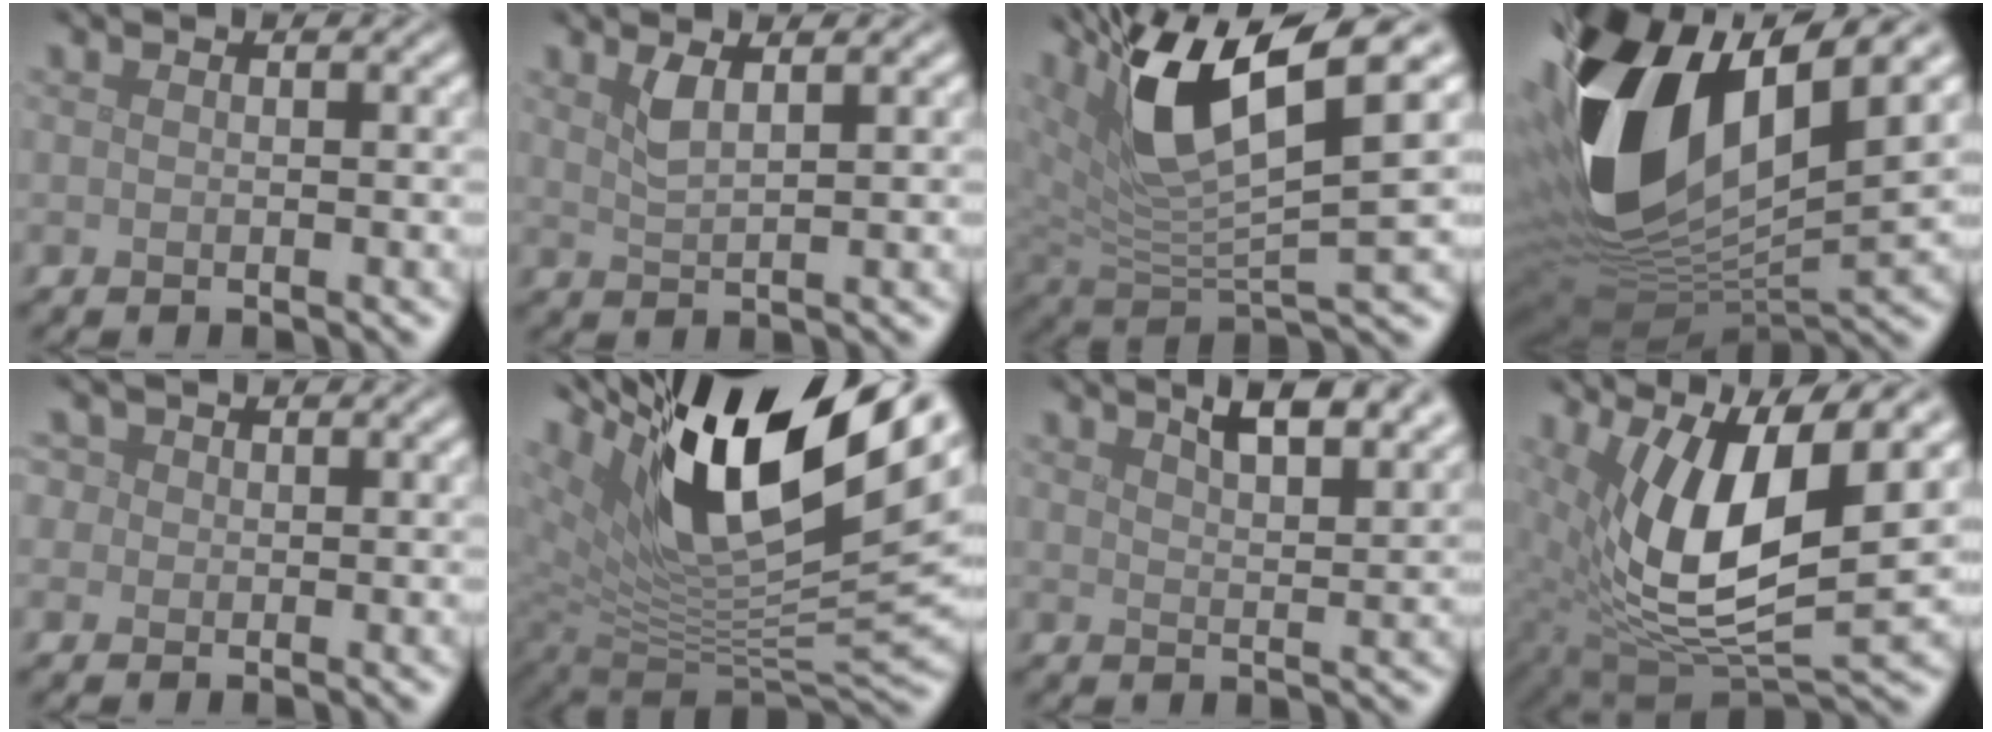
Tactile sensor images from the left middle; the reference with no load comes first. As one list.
[{"total": 1.9, "force": [1.1, 0.5, 1.4], "torque": [-0.026, -0.002, 0.020]}, {"total": 10.1, "force": [5.2, 3.0, 8.1], "torque": [-0.161, 0.000, 0.100]}, {"total": 16.3, "force": [3.6, 8.2, 13.6], "torque": [-0.303, 0.001, 0.066]}, {"total": 3.0, "force": [1.3, 2.5, 1.2], "torque": [-0.022, 0.016, 0.004]}, {"total": 16.2, "force": [8.7, 6.8, 11.9], "torque": [-0.228, 0.029, 0.151]}, {"total": 6.4, "force": [4.5, 2.0, 4.0], "torque": [-0.040, 0.022, 0.047]}, {"total": 10.5, "force": [3.5, 3.6, 9.3], "torque": [-0.181, -0.006, 0.067]}]